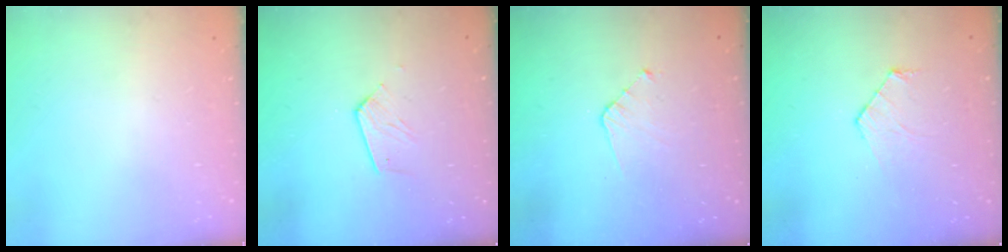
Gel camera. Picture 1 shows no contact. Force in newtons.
{"total": 6.2, "press": 6.2, "slide": 0.2}
{"total": 3.2, "press": 3.2, "slide": 0.3}
{"total": 6.1, "press": 6.1, "slide": 0.6}